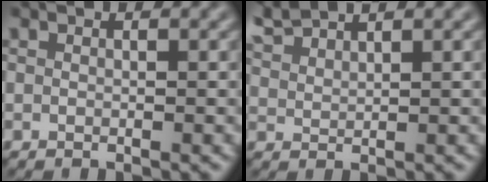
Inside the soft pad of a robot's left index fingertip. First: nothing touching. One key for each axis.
{"total": 2.6, "fx": 2.5, "fy": 0.2, "fz": 0.6, "tx": -0.014, "ty": 0.008, "tz": 0.057}